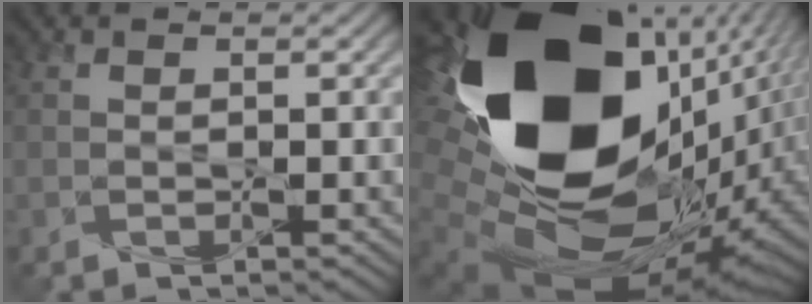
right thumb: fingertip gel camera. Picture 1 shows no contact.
{"total": 22.6, "force": [3.8, 15.5, 16.0], "torque": [-0.329, -0.072, 0.104]}